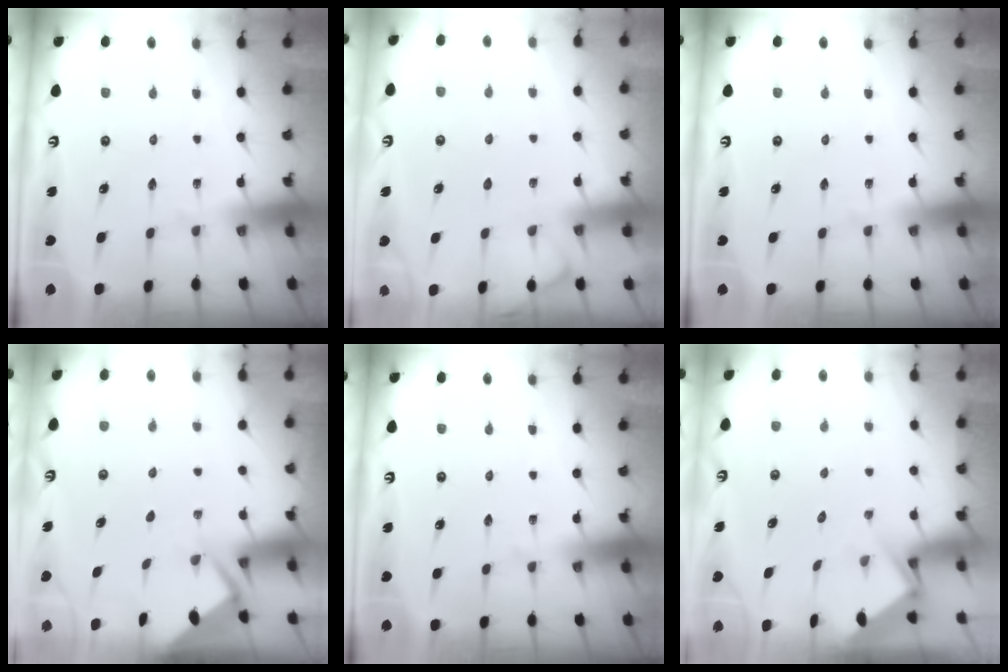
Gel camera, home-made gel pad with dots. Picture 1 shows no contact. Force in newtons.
{"total": 4.3, "press": 4.3, "slide": 0.6}
{"total": 0.0}
{"total": 2.8, "press": 2.8, "slide": 0.3}
{"total": 0.0}
{"total": 3.9, "press": 3.9, "slide": 0.4}